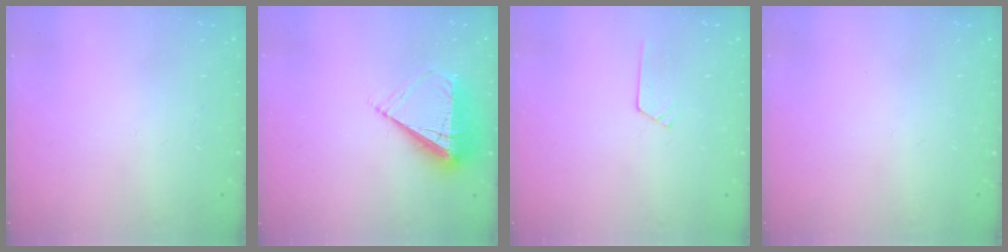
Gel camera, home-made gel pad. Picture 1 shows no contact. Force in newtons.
{"total": 8.5, "press": 8.4, "slide": 1.5}
{"total": 3.0, "press": 3.0, "slide": 0.4}
{"total": 0.0}